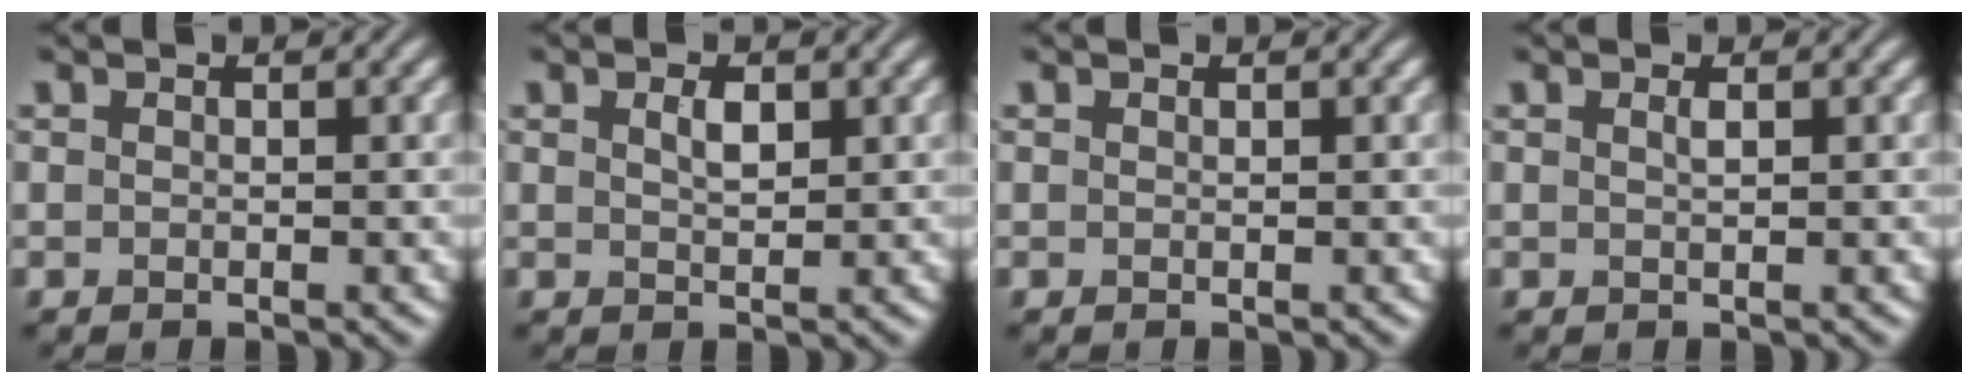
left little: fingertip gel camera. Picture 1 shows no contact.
{"total": 1.6, "force": [0.7, 0.7, 1.2], "torque": [-0.025, 0.001, 0.016]}
{"total": 0.0}
{"total": 0.7, "force": [0.3, 0.2, 0.6], "torque": [-0.010, 0.003, 0.005]}